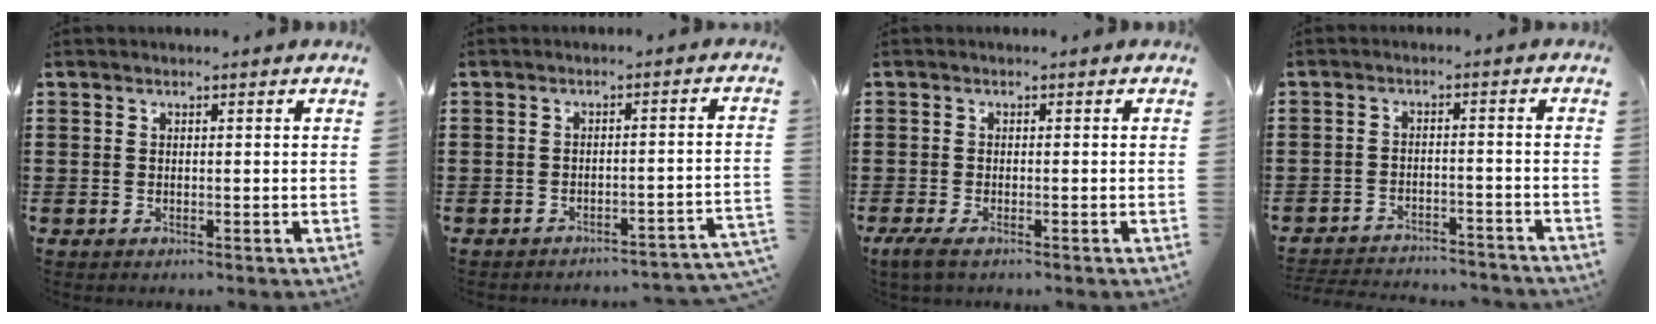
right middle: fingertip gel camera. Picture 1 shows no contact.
{"total": 2.8, "force": [-2.7, 0.0, 0.7], "torque": [-0.014, 0.002, -0.058]}
{"total": 1.9, "force": [-1.2, 0.6, 1.3], "torque": [-0.032, -0.001, -0.025]}
{"total": 3.6, "force": [-3.5, 0.4, 0.1], "torque": [-0.007, 0.004, -0.076]}